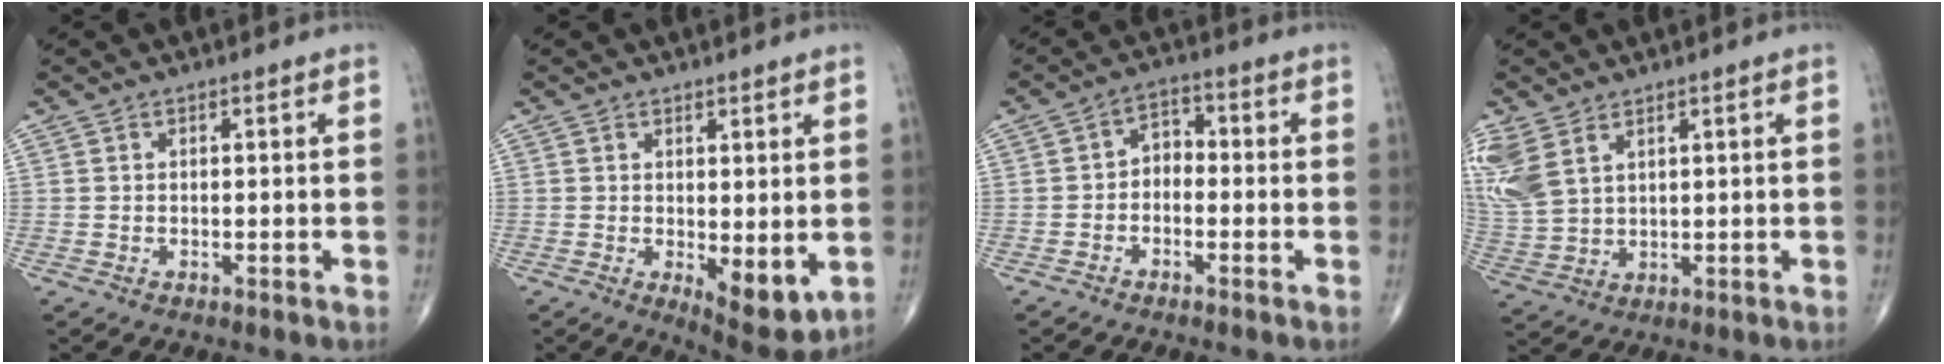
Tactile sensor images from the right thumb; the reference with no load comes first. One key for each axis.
{"total": 7.1, "fx": -0.6, "fy": 2.9, "fz": 6.5, "tx": -0.080, "ty": -0.021, "tz": 0.001}
{"total": 3.9, "fx": -1.1, "fy": 2.8, "fz": 2.4, "tx": -0.019, "ty": 0.026, "tz": -0.034}
{"total": 9.5, "fx": 4.9, "fy": 5.3, "fz": 6.2, "tx": -0.157, "ty": -0.008, "tz": 0.114}